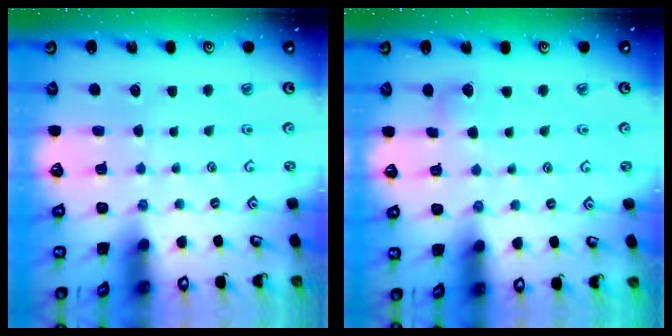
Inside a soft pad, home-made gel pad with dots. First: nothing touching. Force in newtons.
{"total": 4.2, "press": 4.1, "slide": 0.6}